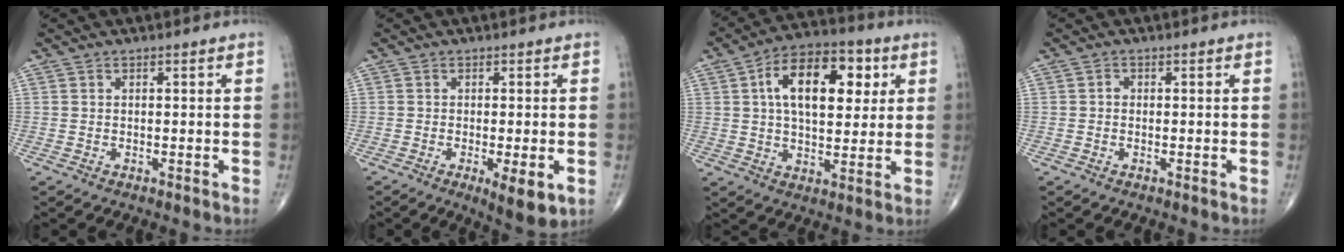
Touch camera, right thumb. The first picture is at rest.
{"total": 6.1, "force": [-2.0, 1.6, 5.6], "torque": [-0.083, -0.017, -0.029]}
{"total": 16.6, "force": [4.5, 9.1, 13.1], "torque": [-0.178, 0.009, 0.067]}
{"total": 0.8, "force": [-0.1, 0.7, 0.4], "torque": [0.000, 0.003, -0.006]}